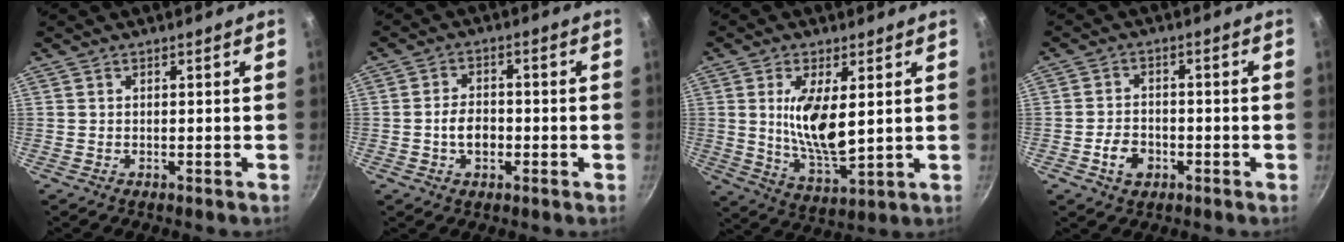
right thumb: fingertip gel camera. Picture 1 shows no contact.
{"total": 4.9, "force": [-1.3, 3.3, 3.3], "torque": [-0.043, 0.016, -0.025]}
{"total": 11.2, "force": [2.3, 4.4, 10.1], "torque": [-0.185, -0.028, 0.050]}
{"total": 4.9, "force": [-2.1, 3.5, 2.8], "torque": [-0.041, 0.017, -0.039]}